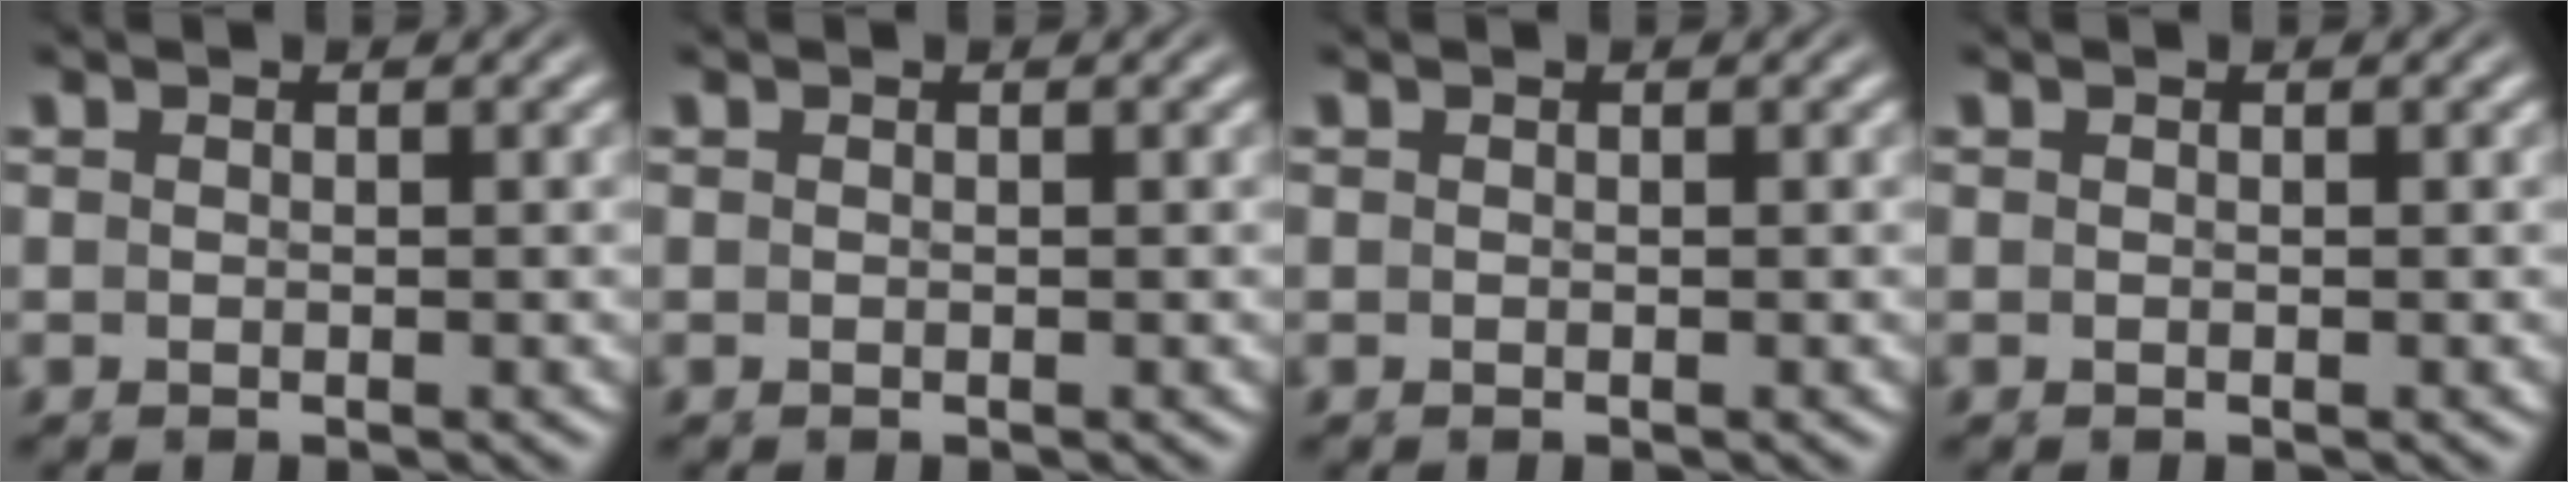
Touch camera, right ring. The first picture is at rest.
{"total": 1.5, "force": [-0.3, -1.4, -0.5], "torque": [0.016, -0.011, 0.006]}
{"total": 0.0}
{"total": 0.0}